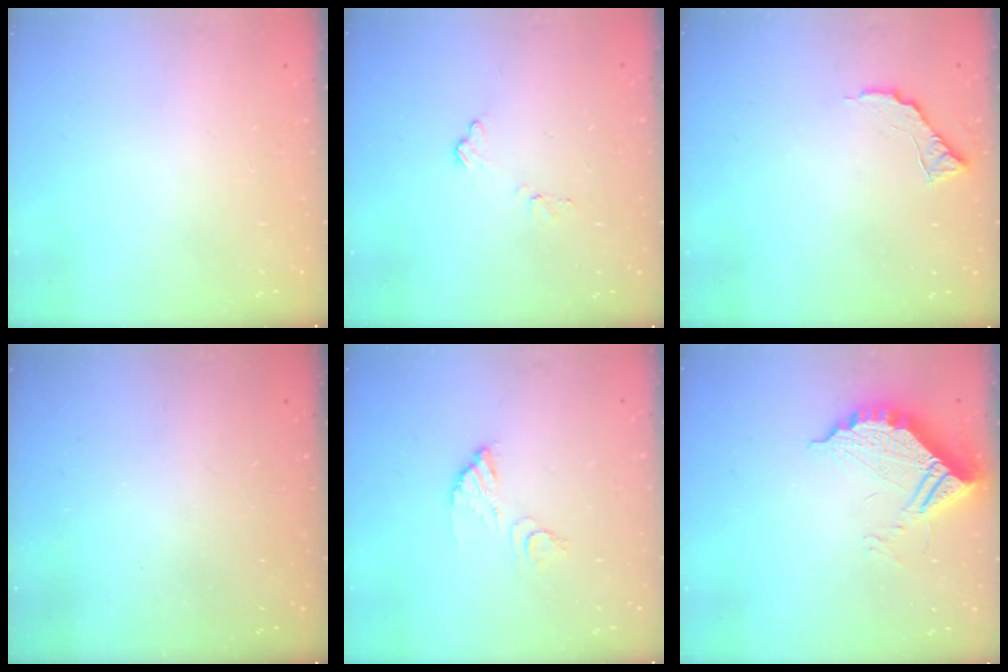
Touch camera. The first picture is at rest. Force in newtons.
{"total": 6.9, "press": 6.9, "slide": 0.6}
{"total": 7.3, "press": 7.3, "slide": 0.4}
{"total": 3.2, "press": 3.2, "slide": 0.1}
{"total": 6.3, "press": 6.3, "slide": 0.4}
{"total": 11.5, "press": 11.5, "slide": 1.1}